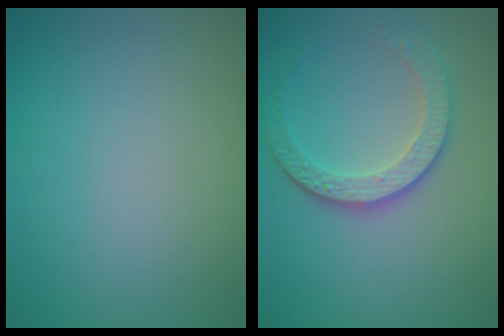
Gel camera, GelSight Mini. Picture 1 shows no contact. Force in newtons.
{"total": 4.0, "press": 3.1, "slide": 2.5}